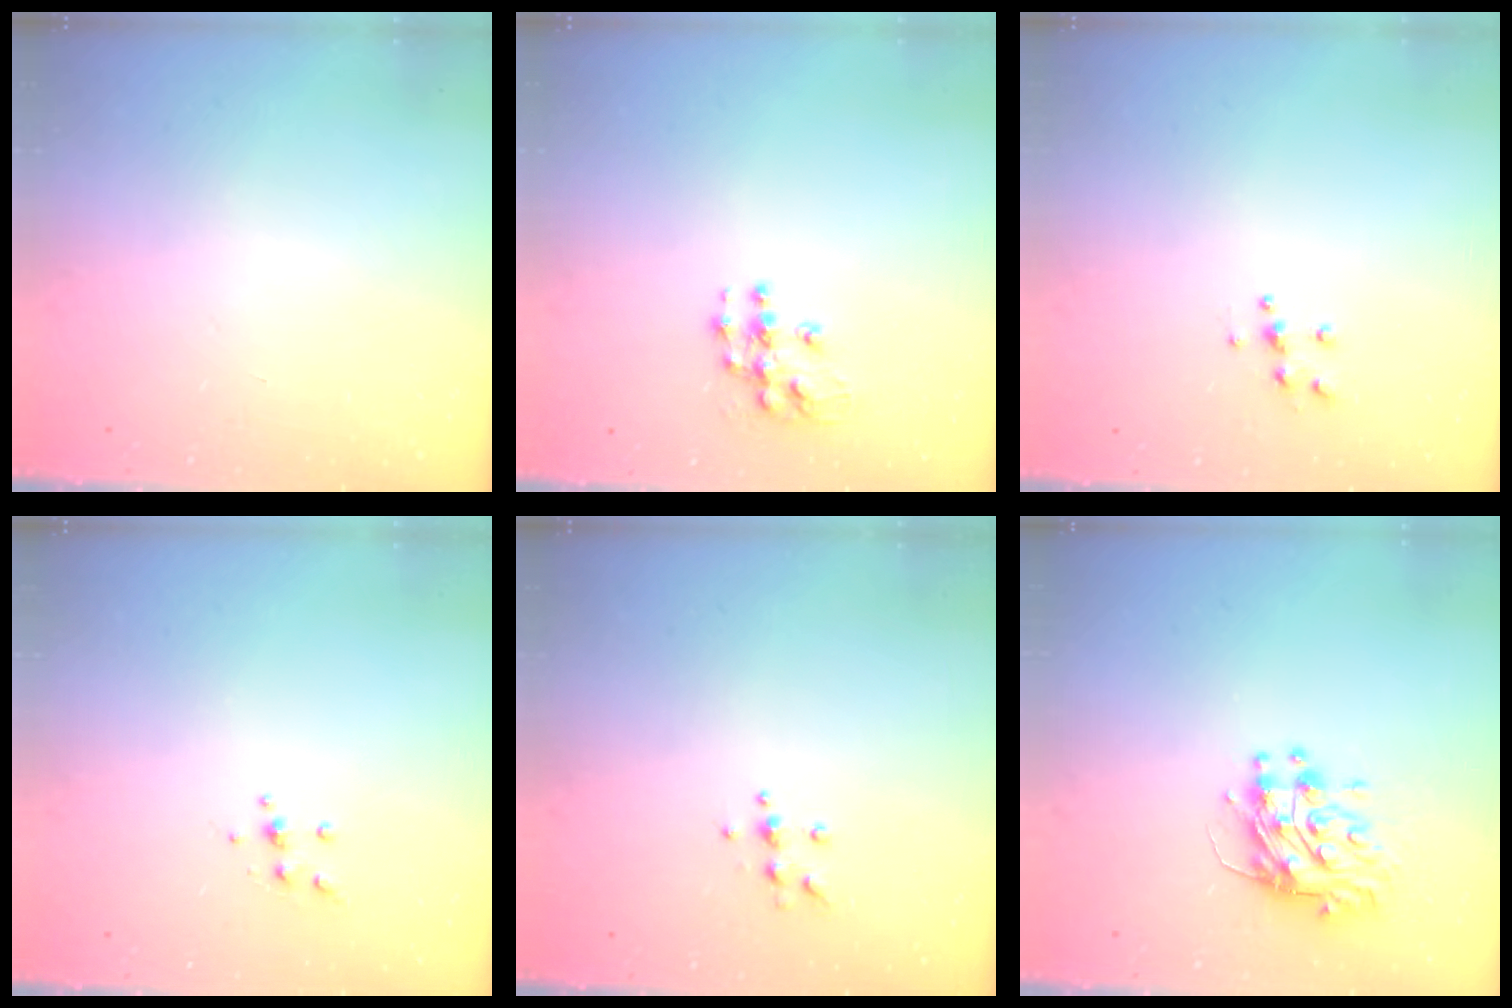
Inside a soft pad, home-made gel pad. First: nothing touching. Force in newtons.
{"total": 9.2, "press": 9.2, "slide": 0.5}
{"total": 5.5, "press": 5.5, "slide": 0.5}
{"total": 4.1, "press": 4.0, "slide": 1.0}
{"total": 5.0, "press": 4.9, "slide": 0.5}
{"total": 9.8, "press": 9.8, "slide": 1.1}